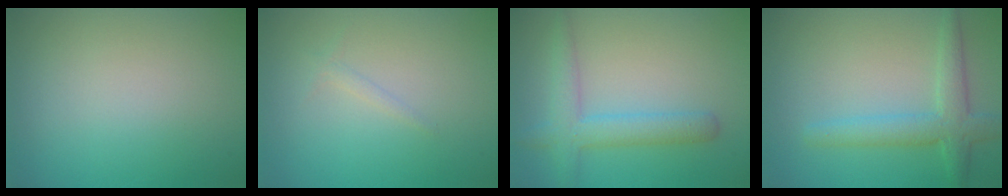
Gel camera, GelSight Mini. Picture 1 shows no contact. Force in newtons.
{"total": 0.7, "press": 0.7, "slide": 0.1}
{"total": 3.5, "press": 3.5, "slide": 0.2}
{"total": 3.5, "press": 3.5, "slide": 0.2}